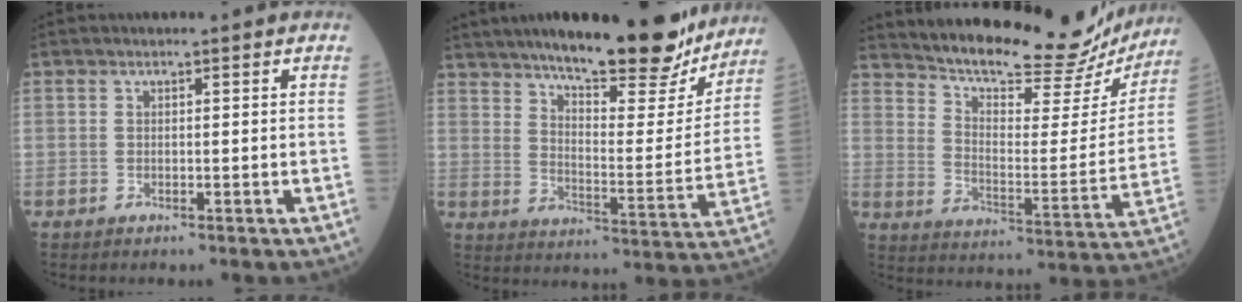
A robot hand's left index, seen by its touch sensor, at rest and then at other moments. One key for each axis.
{"total": 22.6, "fx": 18.6, "fy": 4.6, "fz": 12.1, "tx": -0.178, "ty": -0.013, "tz": 0.255}
{"total": 22.4, "fx": 20.8, "fy": 4.3, "fz": 7.1, "tx": -0.110, "ty": -0.043, "tz": 0.277}